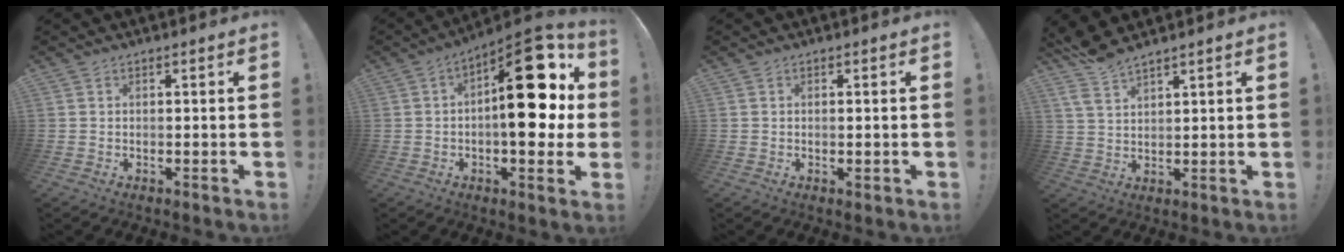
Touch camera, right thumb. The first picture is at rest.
{"total": 22.5, "force": [2.9, 9.9, 20.0], "torque": [-0.257, -0.018, 0.049]}
{"total": 1.1, "force": [-0.1, 0.3, 1.1], "torque": [-0.014, -0.002, -0.003]}
{"total": 6.3, "force": [5.5, 1.3, 3.0], "torque": [-0.077, -0.019, 0.106]}